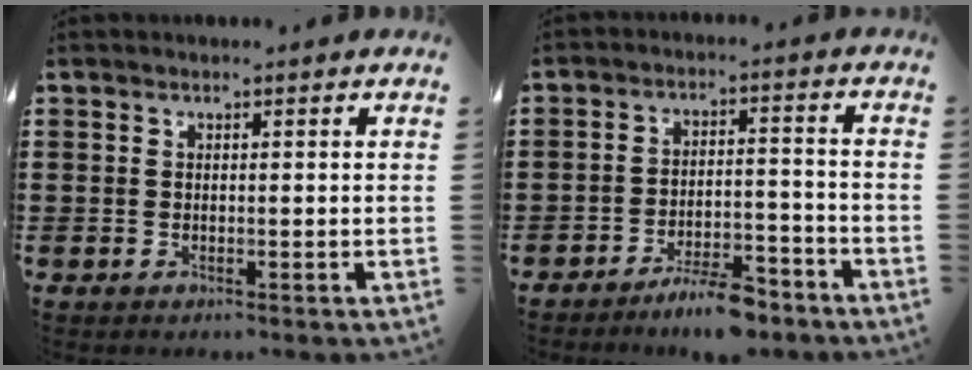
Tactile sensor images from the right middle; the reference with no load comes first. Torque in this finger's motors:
{"motor_torque": [1.39, -0.75, 0.17, 0.12]}